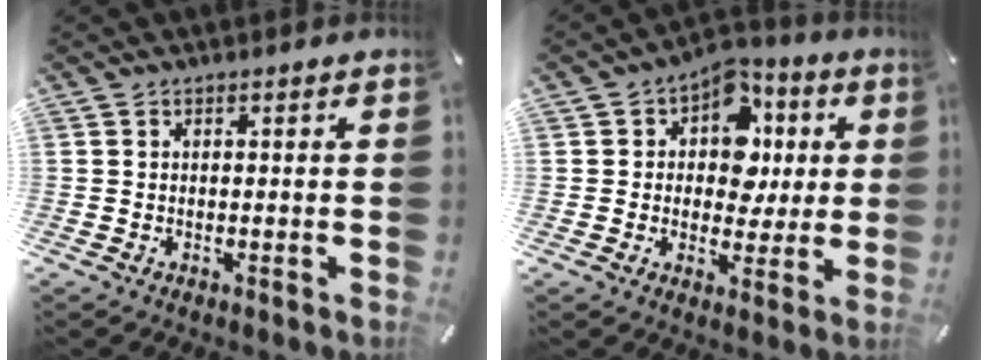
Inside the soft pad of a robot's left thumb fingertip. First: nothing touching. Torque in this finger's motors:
{"motor_torque": [1.52, 2.09, 0.73, -0.77, 0.30]}